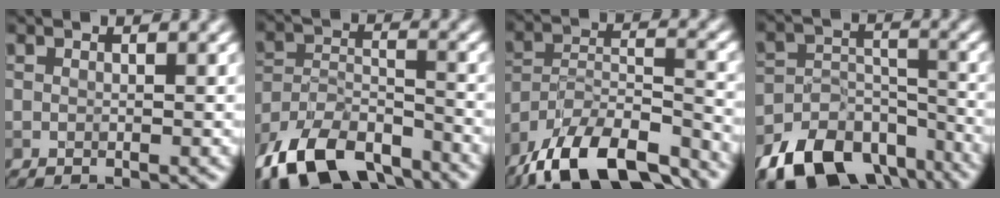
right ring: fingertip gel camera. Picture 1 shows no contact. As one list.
[{"total": 10.3, "force": [-7.7, 4.7, 5.1], "torque": [-0.095, -0.008, -0.146]}, {"total": 13.3, "force": [-11.0, 4.3, 6.1], "torque": [-0.108, -0.005, -0.175]}, {"total": 10.7, "force": [-7.6, 5.8, 4.7], "torque": [-0.081, -0.014, -0.124]}]